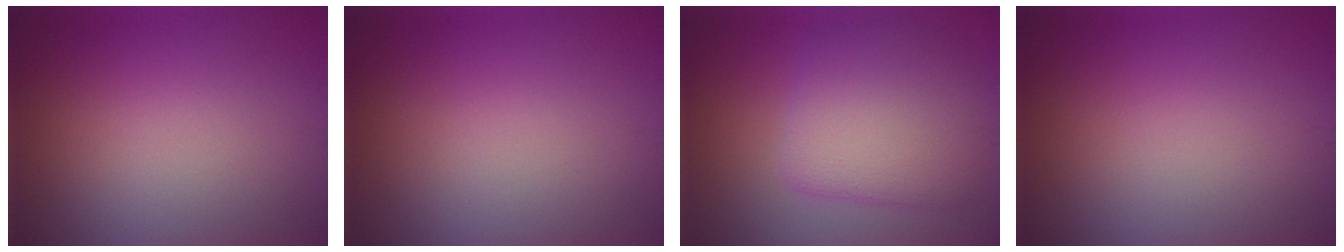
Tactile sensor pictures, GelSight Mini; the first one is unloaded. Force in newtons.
{"total": 0.0}
{"total": 6.4, "press": 6.4, "slide": 0.2}
{"total": 0.0}